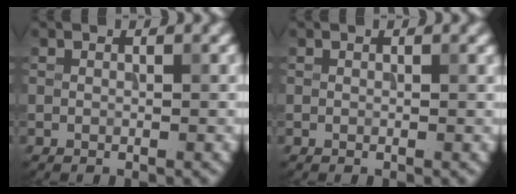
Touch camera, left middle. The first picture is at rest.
{"total": 0.0}